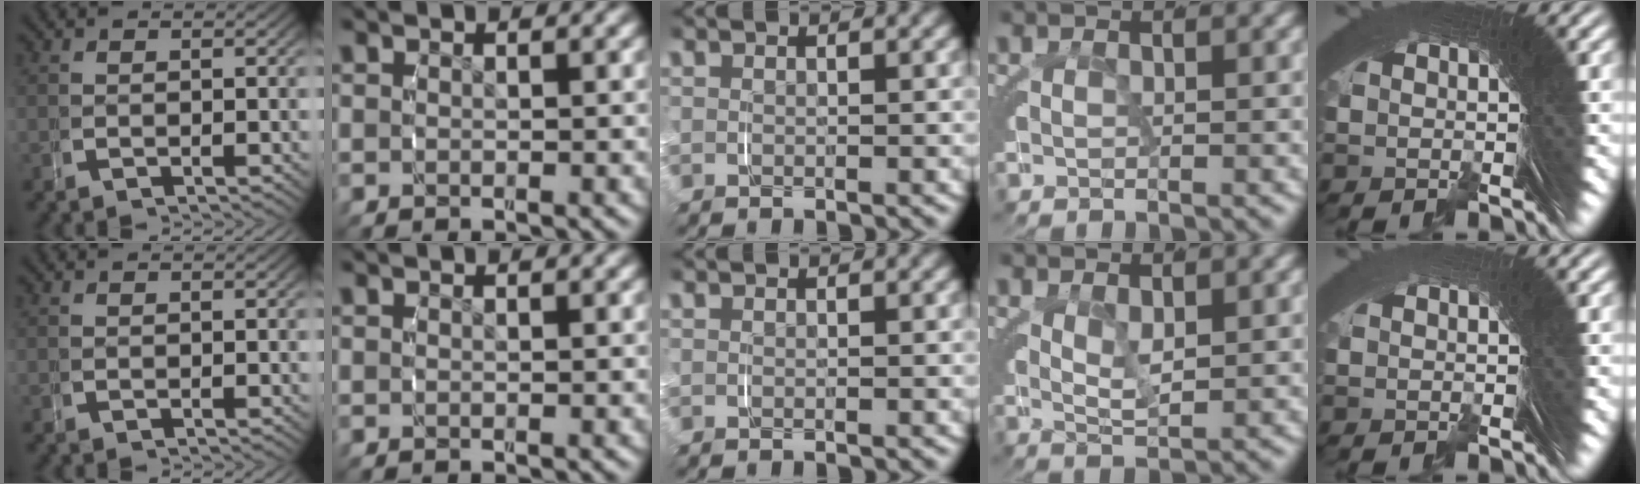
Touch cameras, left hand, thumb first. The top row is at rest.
{"ring": {"total": 2.1, "force": [1.2, -0.1, 1.7], "torque": [-0.030, -0.015, 0.033]}, "little": {"total": 1.1, "force": [-0.8, -0.5, -0.6], "torque": [0.013, 0.003, -0.012]}}